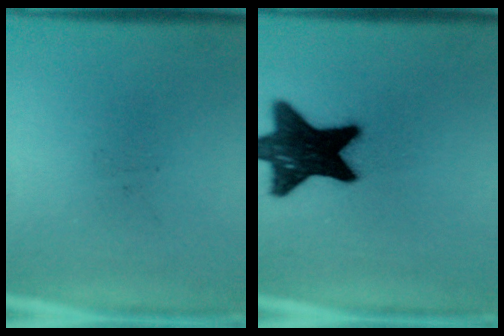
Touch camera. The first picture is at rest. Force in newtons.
{"total": 17.4}